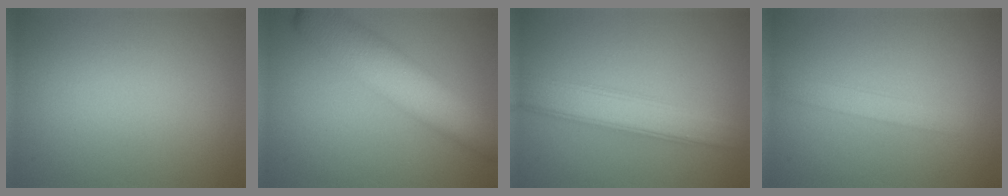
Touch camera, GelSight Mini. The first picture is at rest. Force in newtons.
{"total": 7.5, "press": 7.5, "slide": 0.3}
{"total": 4.6, "press": 4.6, "slide": 0.2}
{"total": 1.7, "press": 1.7, "slide": 0.1}